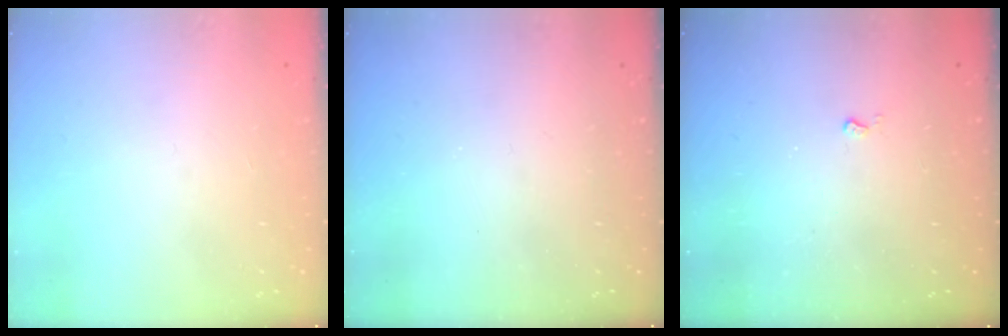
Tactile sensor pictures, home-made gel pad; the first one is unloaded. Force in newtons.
{"total": 0.0}
{"total": 2.6, "press": 2.6, "slide": 0.4}